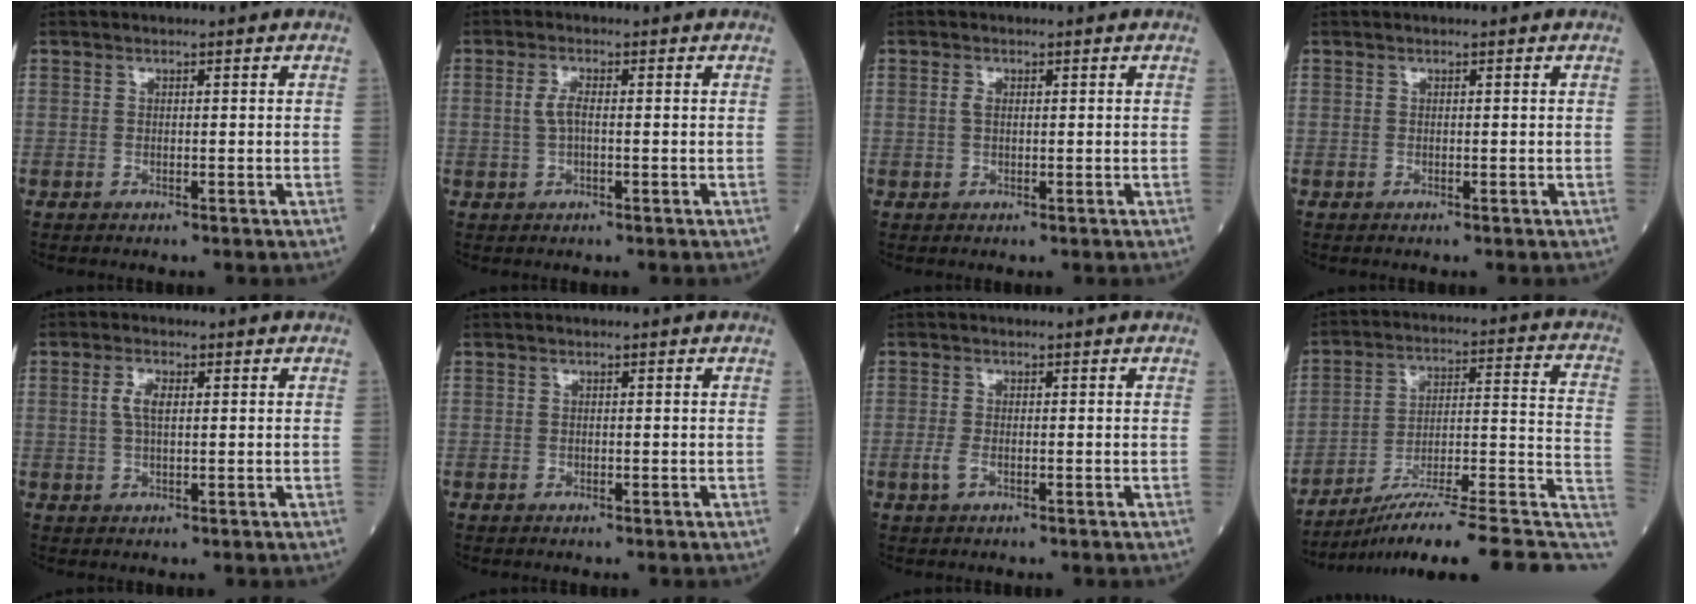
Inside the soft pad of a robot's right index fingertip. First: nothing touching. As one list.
[{"total": 2.4, "force": [0.0, 0.7, 2.3], "torque": [-0.050, 0.003, 0.002]}, {"total": 1.3, "force": [0.3, 0.7, 1.0], "torque": [-0.022, 0.002, 0.005]}, {"total": 0.0}, {"total": 3.0, "force": [0.6, 1.1, 2.7], "torque": [-0.058, 0.006, 0.013]}, {"total": 0.0}, {"total": 1.9, "force": [-0.6, 0.8, 1.6], "torque": [-0.039, -0.001, -0.012]}, {"total": 21.9, "force": [-15.7, 1.3, 15.2], "torque": [-0.161, 0.029, -0.240]}]